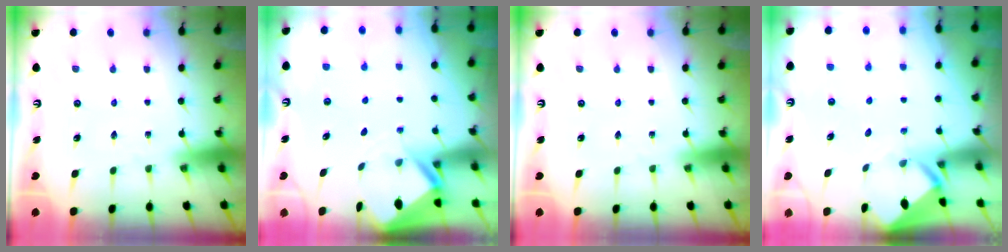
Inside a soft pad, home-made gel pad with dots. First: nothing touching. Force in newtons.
{"total": 2.9, "press": 2.9, "slide": 0.3}
{"total": 0.0}
{"total": 3.0, "press": 3.0, "slide": 0.1}